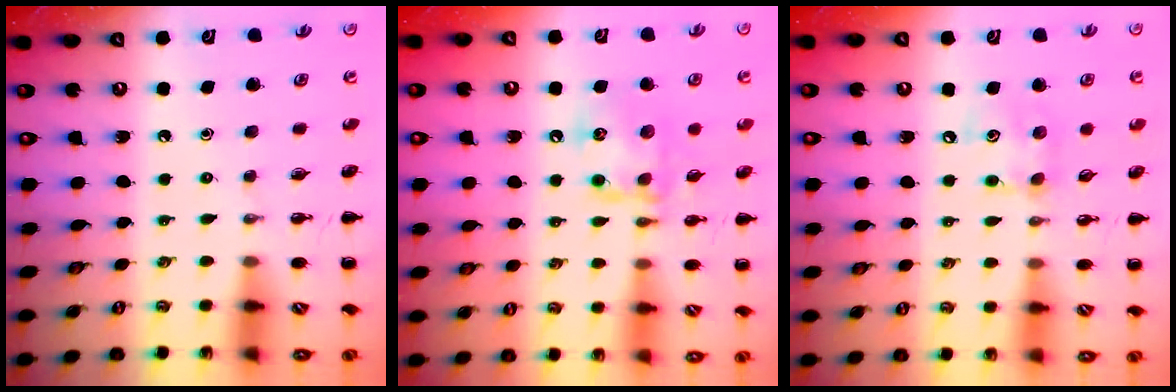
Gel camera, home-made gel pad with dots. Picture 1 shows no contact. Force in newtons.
{"total": 13.8, "press": 13.7, "slide": 1.6}
{"total": 7.6, "press": 7.6, "slide": 0.6}